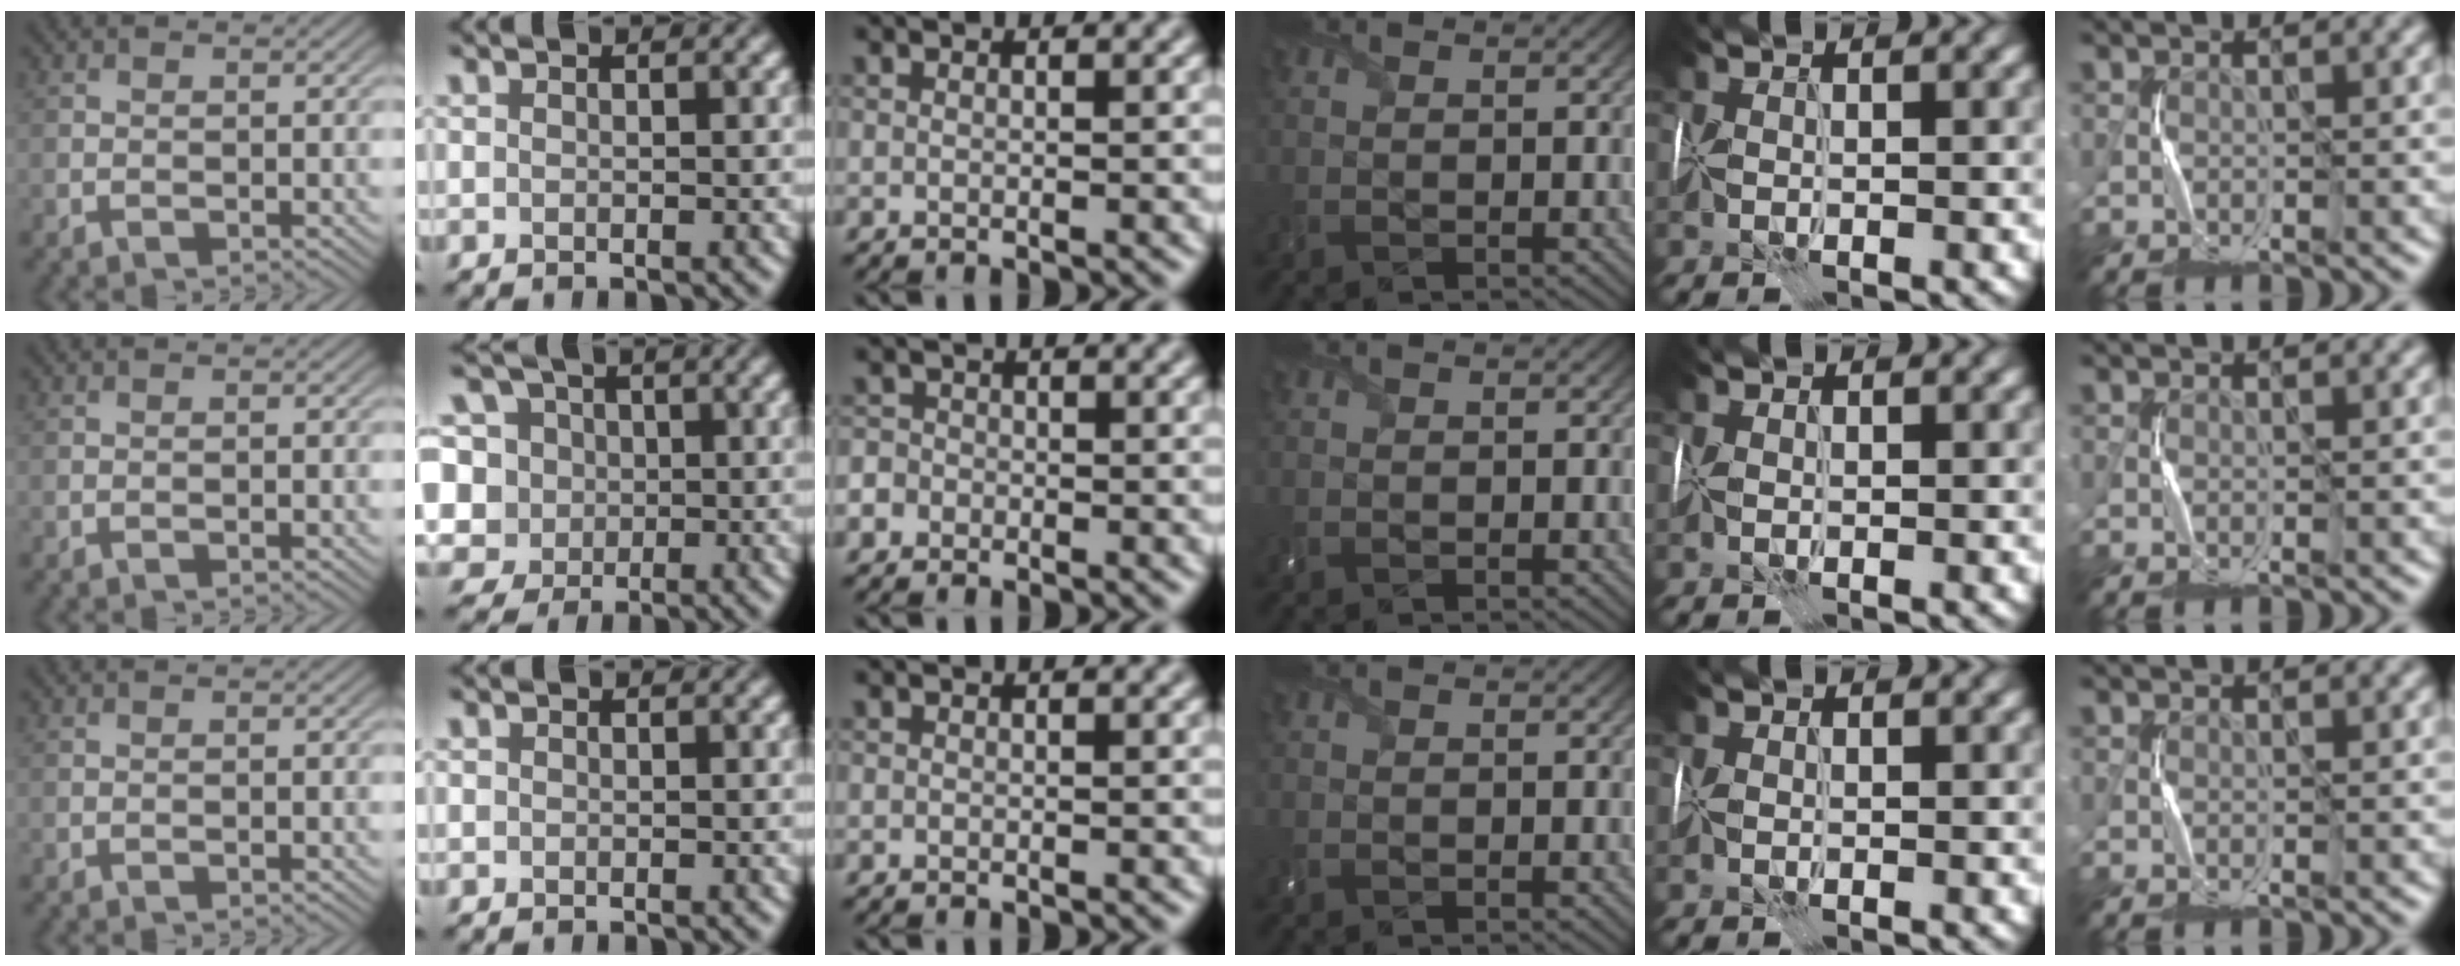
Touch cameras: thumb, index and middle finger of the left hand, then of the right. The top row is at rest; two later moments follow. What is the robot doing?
{"motion": "wrap", "object": "felt sheet"}